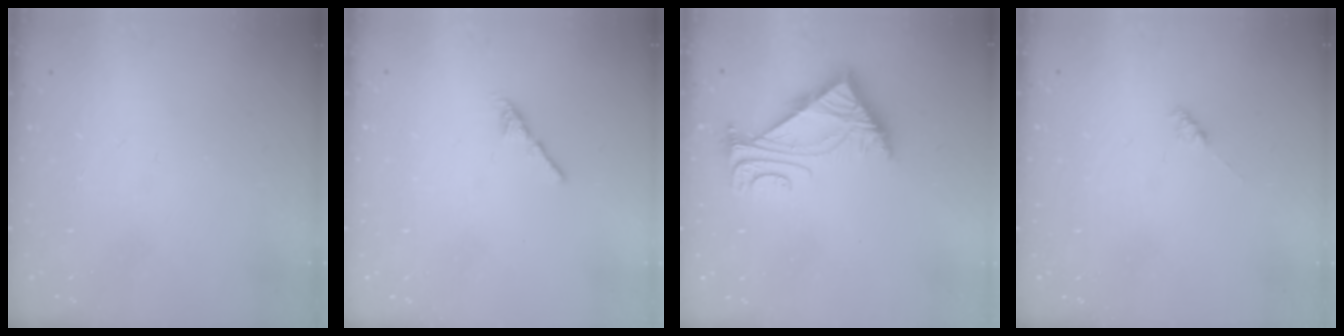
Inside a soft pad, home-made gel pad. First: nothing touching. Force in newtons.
{"total": 2.4, "press": 2.3, "slide": 0.8}
{"total": 5.4, "press": 5.3, "slide": 0.9}
{"total": 2.1, "press": 2.0, "slide": 0.5}